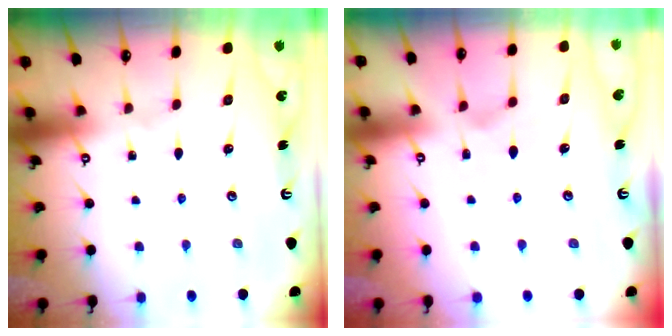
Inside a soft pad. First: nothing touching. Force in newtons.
{"total": 1.8, "press": 1.3, "slide": 1.2}